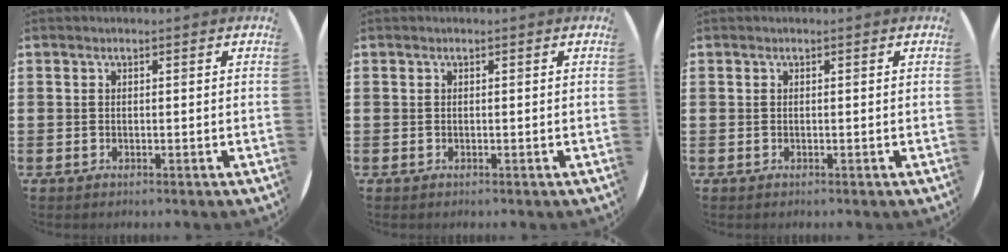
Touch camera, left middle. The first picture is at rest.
{"total": 0.0}
{"total": 0.0}